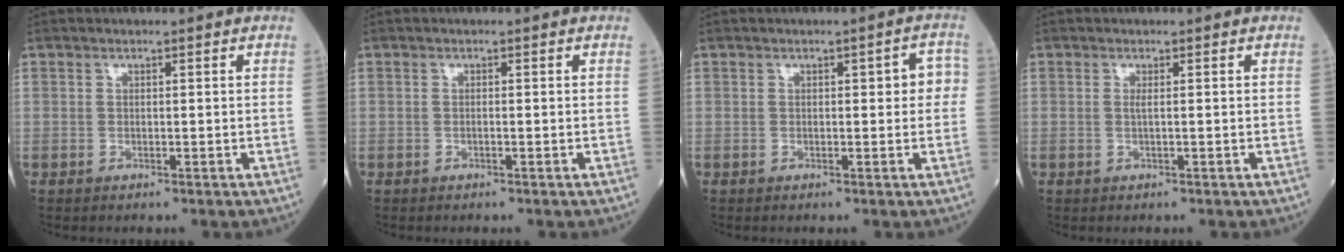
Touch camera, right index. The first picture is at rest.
{"total": 0.0}
{"total": 3.2, "force": [0.4, 1.3, 2.9], "torque": [-0.027, 0.016, 0.004]}
{"total": 0.7, "force": [0.0, -0.2, 0.7], "torque": [-0.020, -0.002, -0.001]}